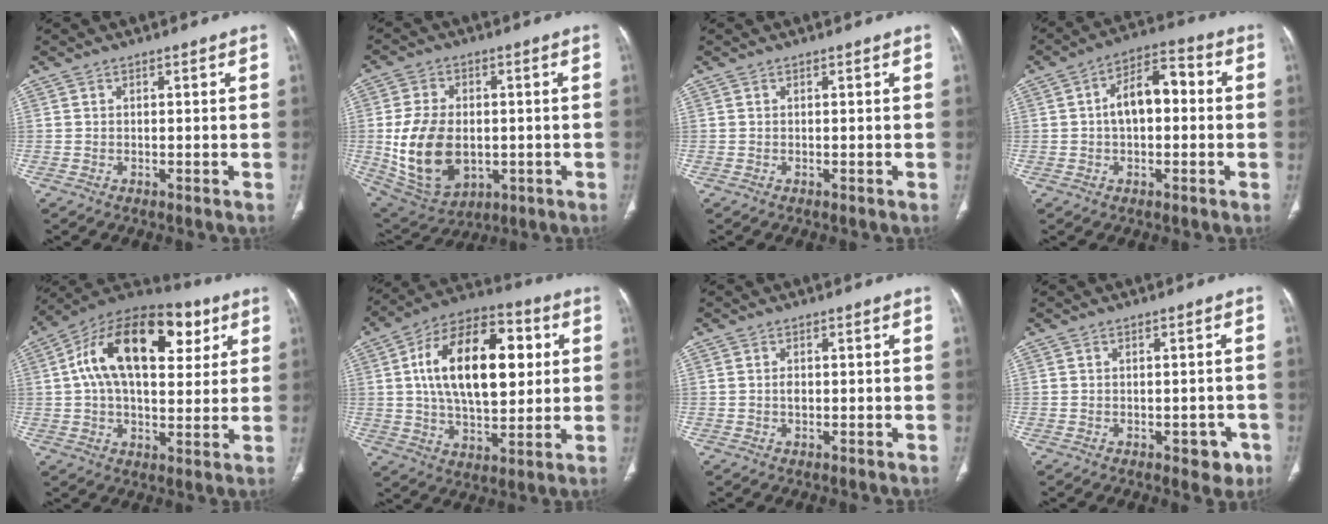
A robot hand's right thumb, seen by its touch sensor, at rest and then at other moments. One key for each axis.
{"total": 16.2, "fx": -1.4, "fy": 11.0, "fz": 11.8, "tx": -0.204, "ty": -0.002, "tz": 0.002}
{"total": 0.0}
{"total": 9.8, "fx": 0.4, "fy": 5.6, "fz": 8.0, "tx": -0.120, "ty": 0.034, "tz": -0.003}
{"total": 23.3, "fx": 7.3, "fy": 12.9, "fz": 18.0, "tx": -0.273, "ty": 0.020, "tz": 0.109}
{"total": 22.7, "fx": 4.3, "fy": 12.3, "fz": 18.7, "tx": -0.282, "ty": 0.008, "tz": 0.065}
{"total": 1.2, "fx": 0.0, "fy": 0.8, "fz": 0.9, "tx": -0.015, "ty": 0.001, "tz": 0.001}
{"total": 4.0, "fx": -1.9, "fy": 2.3, "fz": 2.6, "tx": -0.010, "ty": 0.009, "tz": -0.019}